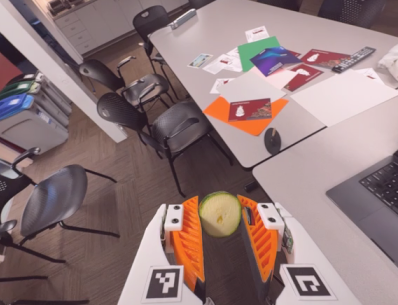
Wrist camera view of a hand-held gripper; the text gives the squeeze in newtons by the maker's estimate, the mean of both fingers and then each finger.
{"total": 11.7, "left": 11.7, "right": 11.7}